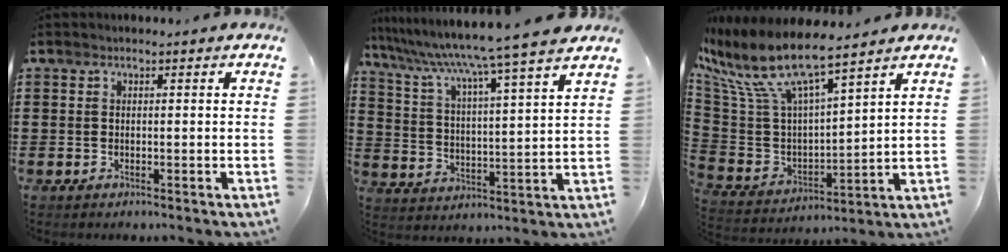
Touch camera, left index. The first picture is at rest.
{"total": 7.8, "force": [6.6, -1.9, 3.6], "torque": [-0.101, -0.059, 0.099]}
{"total": 10.3, "force": [7.9, 1.9, 6.2], "torque": [-0.168, -0.059, 0.133]}